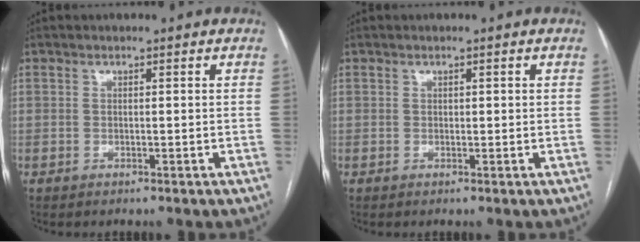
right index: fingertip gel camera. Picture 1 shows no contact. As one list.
[{"total": 0.5, "force": [0.2, 0.3, 0.3], "torque": [-0.003, 0.005, 0.005]}]